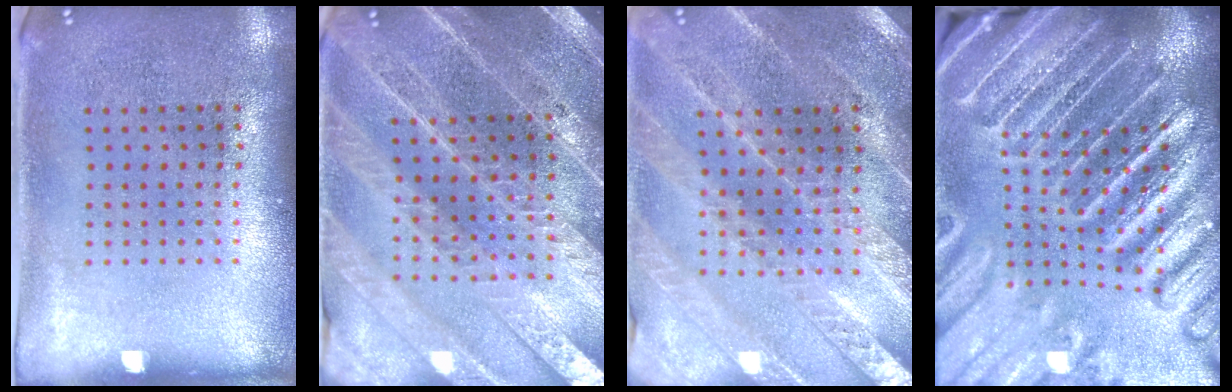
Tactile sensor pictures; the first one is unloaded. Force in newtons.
{"total": 4.4, "press": 3.9, "slide": 2.0}
{"total": 2.4, "press": 2.4, "slide": 0.3}
{"total": 5.3, "press": 4.7, "slide": 2.4}